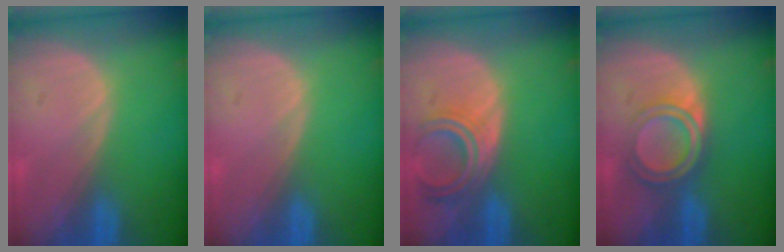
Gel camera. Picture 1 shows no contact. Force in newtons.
{"total": 0.0}
{"total": 5.1, "press": 5.0, "slide": 0.5}
{"total": 5.3, "press": 4.9, "slide": 2.0}